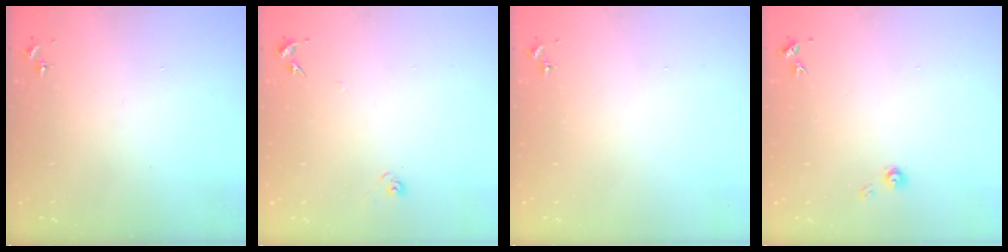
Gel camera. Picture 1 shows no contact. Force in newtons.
{"total": 5.0, "press": 5.0, "slide": 0.7}
{"total": 0.0}
{"total": 4.1, "press": 4.1, "slide": 0.4}